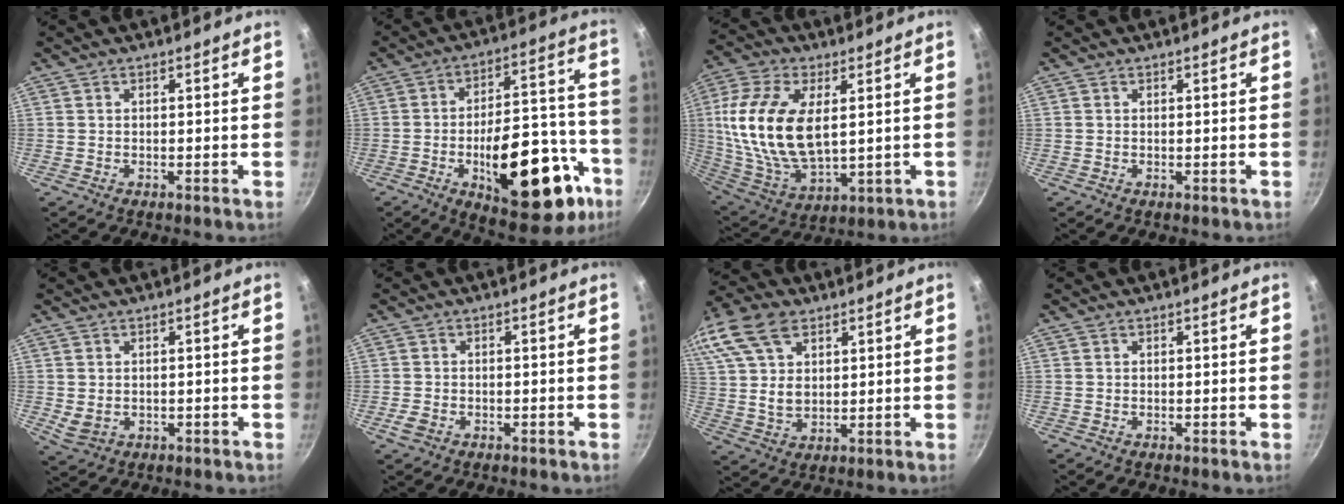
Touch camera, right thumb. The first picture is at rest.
{"total": 26.9, "force": [-10.4, 12.4, 21.5], "torque": [-0.247, 0.053, -0.133]}
{"total": 20.8, "force": [3.3, 11.1, 17.2], "torque": [-0.344, -0.011, 0.073]}
{"total": 0.0}
{"total": 3.1, "force": [-0.2, 2.4, 1.9], "torque": [-0.034, -0.001, 0.010]}
{"total": 1.2, "force": [-0.5, 0.9, 0.7], "torque": [-0.015, 0.003, -0.008]}
{"total": 21.7, "force": [10.6, 13.9, 12.9], "torque": [-0.295, 0.030, 0.204]}
{"total": 0.0}